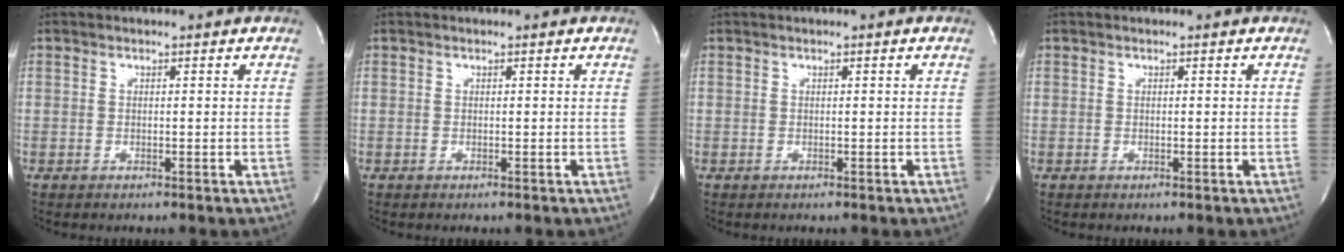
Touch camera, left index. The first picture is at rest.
{"total": 0.0}
{"total": 0.0}
{"total": 0.0}